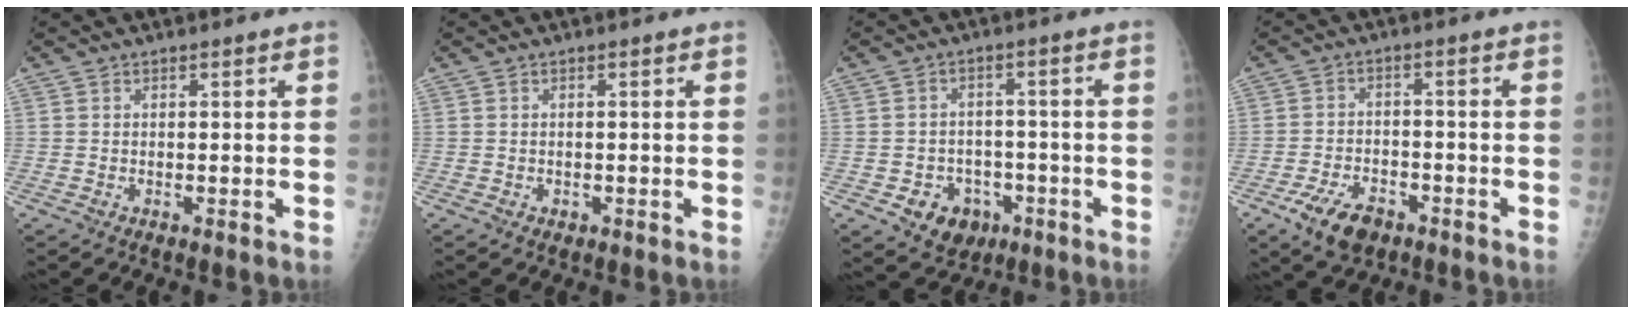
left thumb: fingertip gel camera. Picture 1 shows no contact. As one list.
[{"total": 0.7, "force": [-0.3, 0.6, 0.3], "torque": [-0.003, 0.001, -0.002]}, {"total": 7.9, "force": [-3.4, 6.5, 3.0], "torque": [-0.022, 0.025, -0.039]}, {"total": 8.1, "force": [-4.7, 4.6, 4.7], "torque": [-0.079, 0.019, -0.077]}]